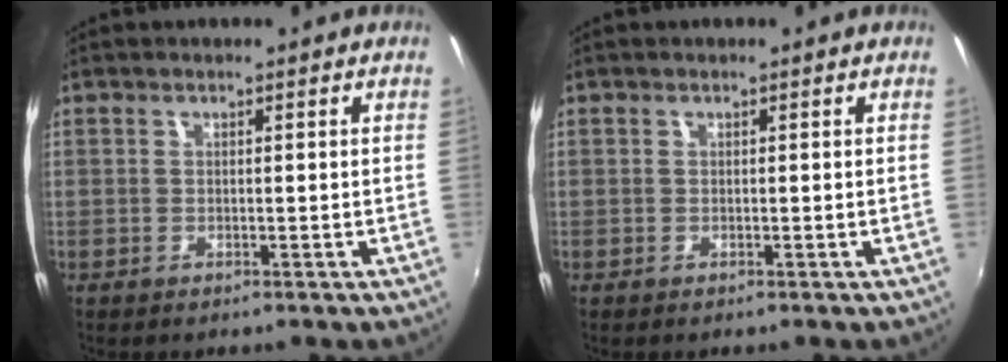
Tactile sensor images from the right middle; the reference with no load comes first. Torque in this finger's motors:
{"motor_torque": [0.00, 0.00, -0.01, 0.00]}